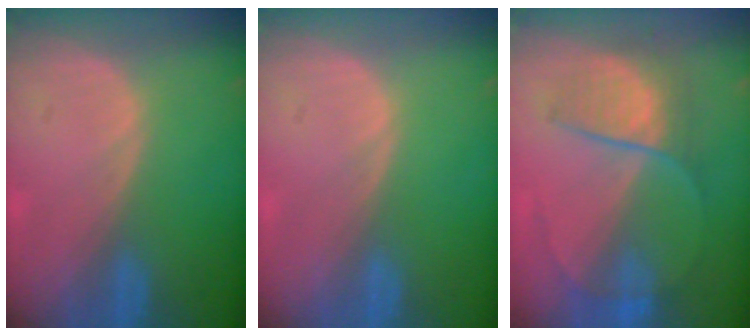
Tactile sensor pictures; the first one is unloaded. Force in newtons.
{"total": 0.0}
{"total": 6.6, "press": 6.5, "slide": 1.5}